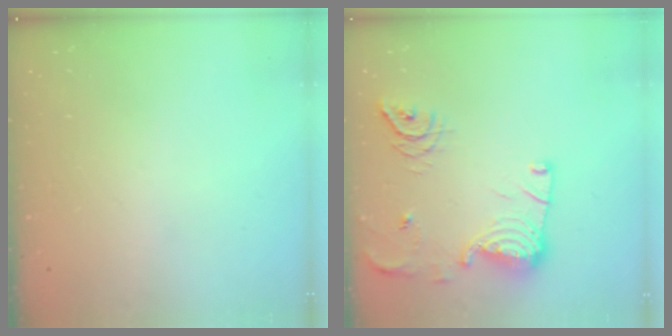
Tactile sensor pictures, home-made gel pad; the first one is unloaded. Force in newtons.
{"total": 16.1, "press": 15.5, "slide": 4.2}